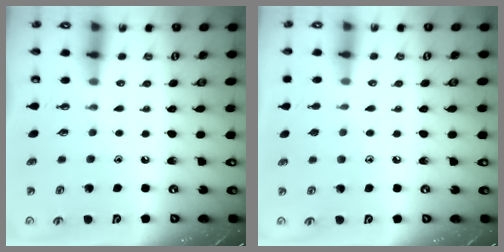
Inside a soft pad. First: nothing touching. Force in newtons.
{"total": 5.2, "press": 5.2, "slide": 0.3}